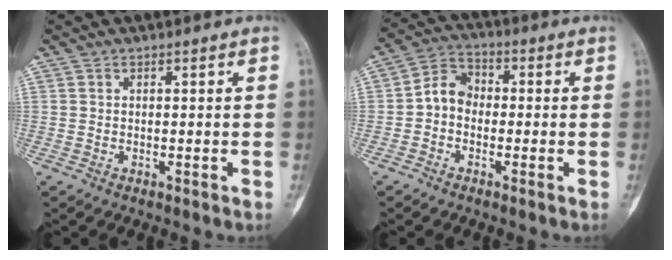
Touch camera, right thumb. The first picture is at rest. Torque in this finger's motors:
{"motor_torque": [0.02, 0.02, 0.00, -0.01, 0.01]}